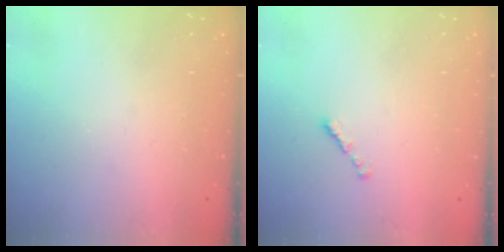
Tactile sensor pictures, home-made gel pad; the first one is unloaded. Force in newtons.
{"total": 1.3, "press": 1.1, "slide": 0.6}